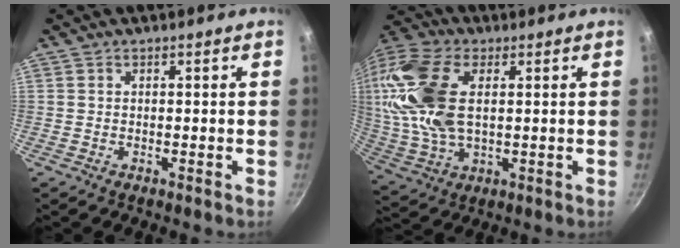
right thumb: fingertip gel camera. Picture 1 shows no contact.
{"total": 21.0, "force": [4.1, 11.4, 17.1], "torque": [-0.402, 0.004, 0.074]}